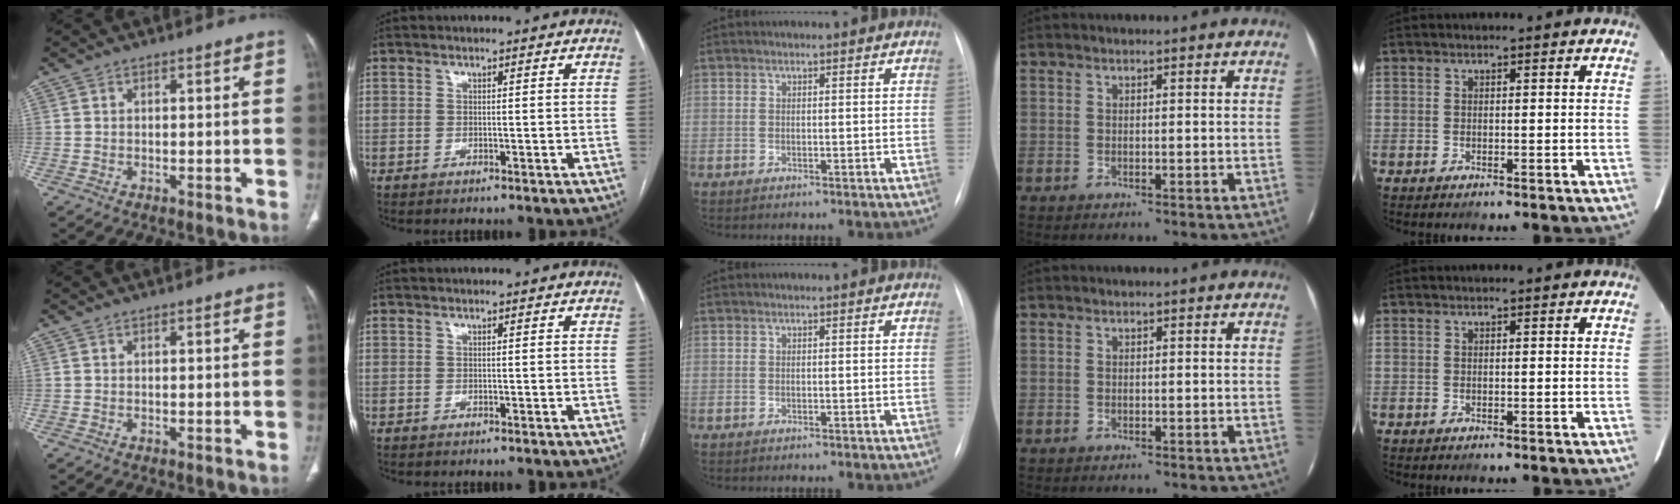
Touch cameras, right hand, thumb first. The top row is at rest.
{}